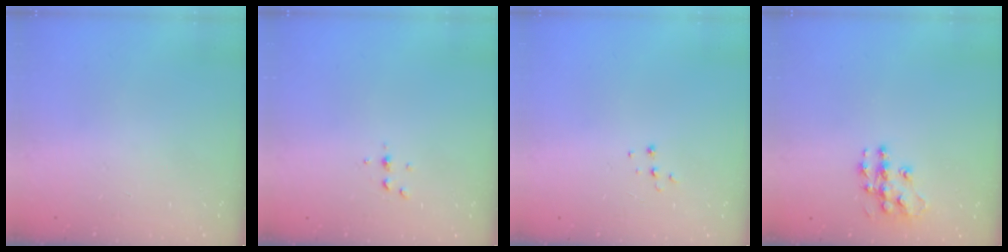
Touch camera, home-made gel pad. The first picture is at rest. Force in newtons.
{"total": 2.5, "press": 2.4, "slide": 0.2}
{"total": 4.9, "press": 4.9, "slide": 0.7}
{"total": 10.6, "press": 10.6, "slide": 0.6}